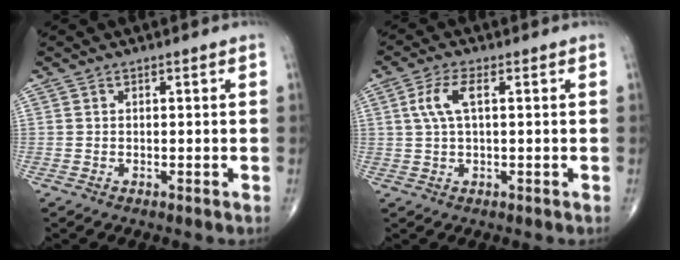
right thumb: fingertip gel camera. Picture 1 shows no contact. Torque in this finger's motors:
{"motor_torque": [-0.34, 0.57, 0.51, 0.20, 0.17]}